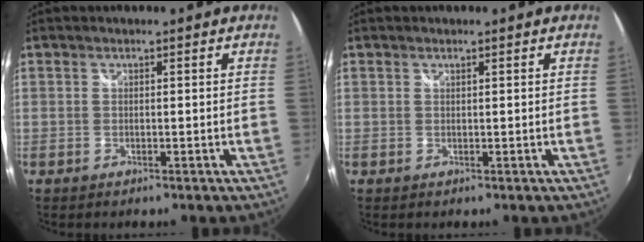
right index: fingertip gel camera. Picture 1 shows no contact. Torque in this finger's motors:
{"motor_torque": [0.40, 0.31, -0.03, 0.00]}